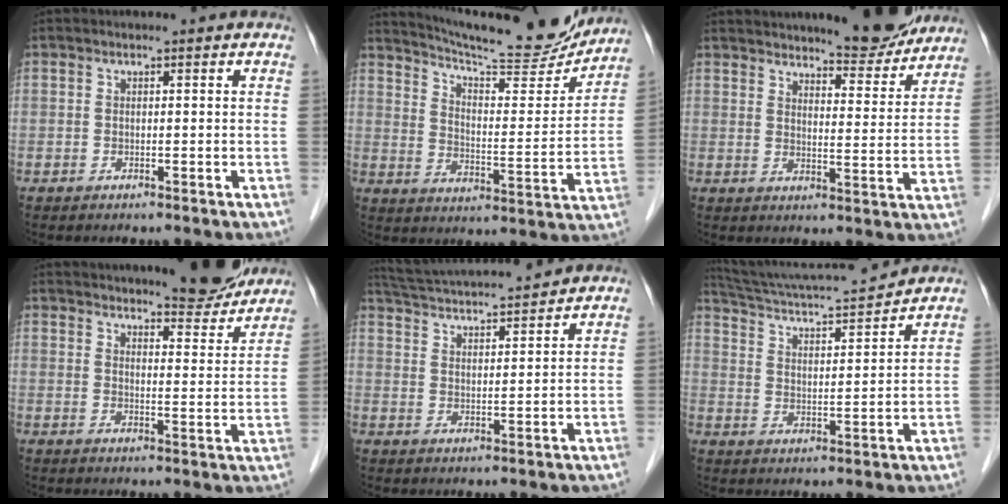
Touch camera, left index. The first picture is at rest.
{"total": 19.2, "force": [18.0, 1.4, 6.5], "torque": [-0.105, -0.044, 0.249]}
{"total": 10.7, "force": [9.7, 1.7, 4.0], "torque": [-0.049, -0.018, 0.126]}
{"total": 10.5, "force": [9.8, 1.3, 3.7], "torque": [-0.044, -0.018, 0.123]}
{"total": 13.4, "force": [12.3, 0.6, 5.1], "torque": [-0.103, 0.025, 0.197]}
{"total": 14.7, "force": [13.8, 0.2, 5.2], "torque": [-0.102, 0.011, 0.219]}